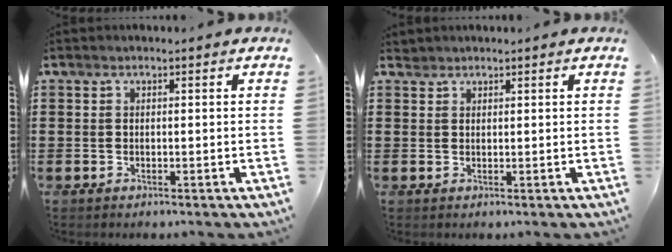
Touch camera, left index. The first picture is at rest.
{"total": 0.9, "force": [0.9, 0.3, 0.0], "torque": [-0.003, 0.001, 0.018]}